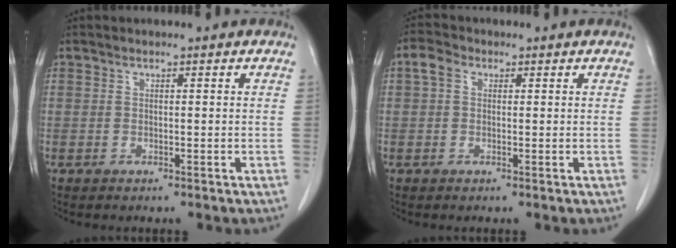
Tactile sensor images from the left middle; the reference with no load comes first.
{"total": 2.4, "force": [0.7, 1.7, 1.5], "torque": [-0.033, 0.018, 0.012]}